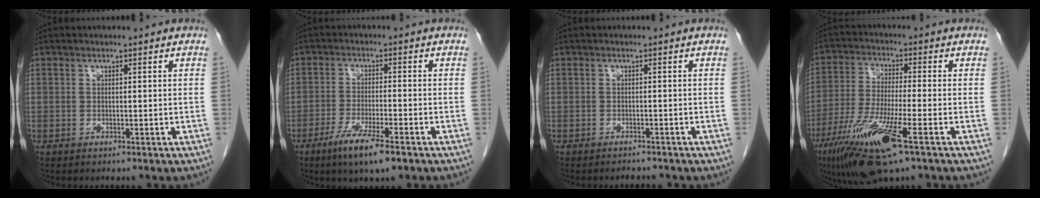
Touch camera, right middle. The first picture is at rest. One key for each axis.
{"total": 7.3, "fx": -4.6, "fy": 0.6, "fz": 5.6, "tx": -0.109, "ty": -0.017, "tz": -0.079}
{"total": 1.7, "fx": -1.7, "fy": 0.2, "fz": 0.3, "tx": -0.006, "ty": -0.005, "tz": -0.019}
{"total": 13.5, "fx": -6.9, "fy": 1.2, "fz": 11.6, "tx": -0.237, "ty": -0.031, "tz": -0.123}